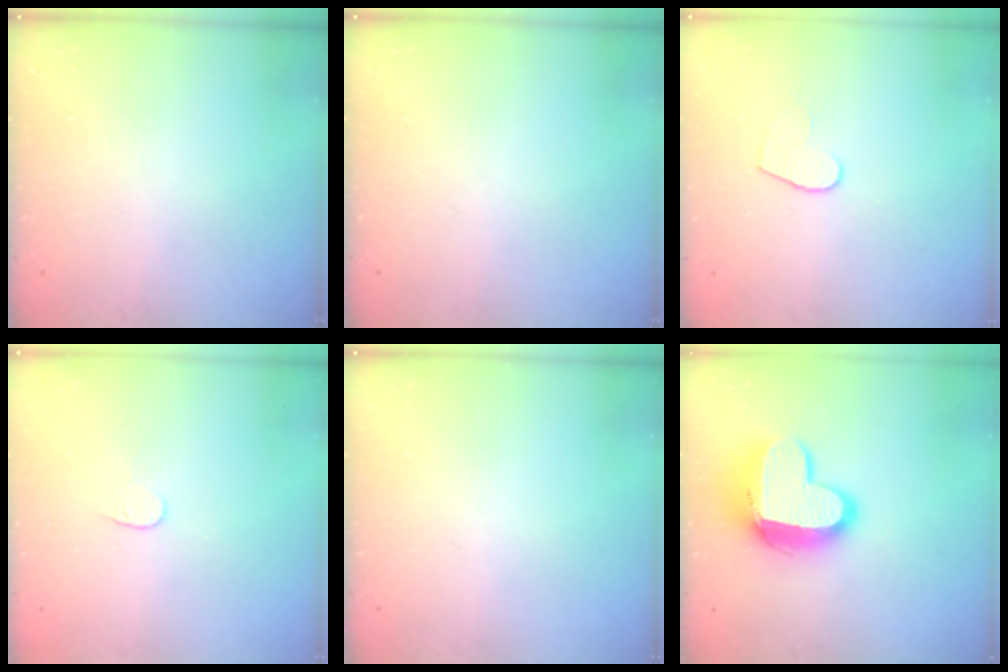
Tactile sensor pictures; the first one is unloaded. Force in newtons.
{"total": 0.0}
{"total": 5.8, "press": 5.8, "slide": 0.4}
{"total": 3.8, "press": 3.7, "slide": 0.4}
{"total": 0.0}
{"total": 14.3, "press": 14.3, "slide": 1.2}